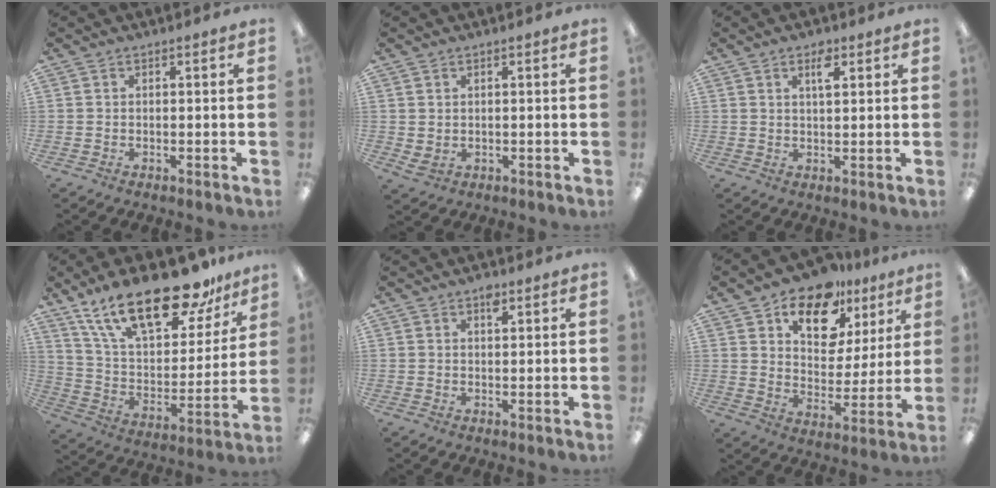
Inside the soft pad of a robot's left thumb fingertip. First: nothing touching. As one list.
[{"total": 2.3, "force": [0.8, 1.6, 1.4], "torque": [-0.020, -0.002, 0.014]}, {"total": 4.1, "force": [2.3, 1.7, 2.9], "torque": [-0.033, -0.008, 0.032]}, {"total": 25.5, "force": [17.8, 9.8, 15.4], "torque": [-0.261, -0.104, 0.307]}, {"total": 2.4, "force": [1.5, 1.1, 1.4], "torque": [-0.016, -0.005, 0.024]}, {"total": 15.0, "force": [10.7, 8.3, 6.4], "torque": [-0.100, -0.066, 0.190]}]